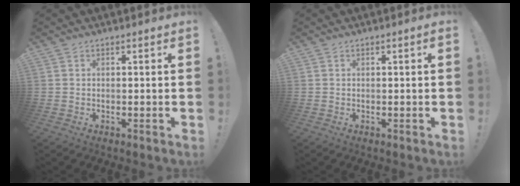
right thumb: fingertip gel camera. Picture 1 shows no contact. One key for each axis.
{"total": 0.5, "fx": 0.1, "fy": -0.1, "fz": 0.5, "tx": -0.005, "ty": -0.002, "tz": 0.000}